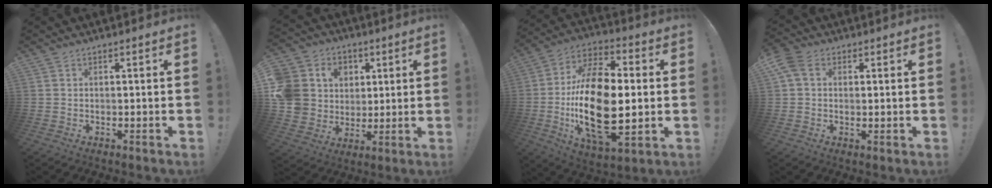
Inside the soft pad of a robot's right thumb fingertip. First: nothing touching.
{"total": 13.7, "force": [2.4, 12.7, 4.4], "torque": [-0.087, -0.004, 0.067]}
{"total": 26.0, "force": [-2.0, 13.5, 22.1], "torque": [-0.438, 0.002, -0.034]}
{"total": 6.0, "force": [2.0, 4.2, 3.8], "torque": [-0.079, -0.003, 0.038]}